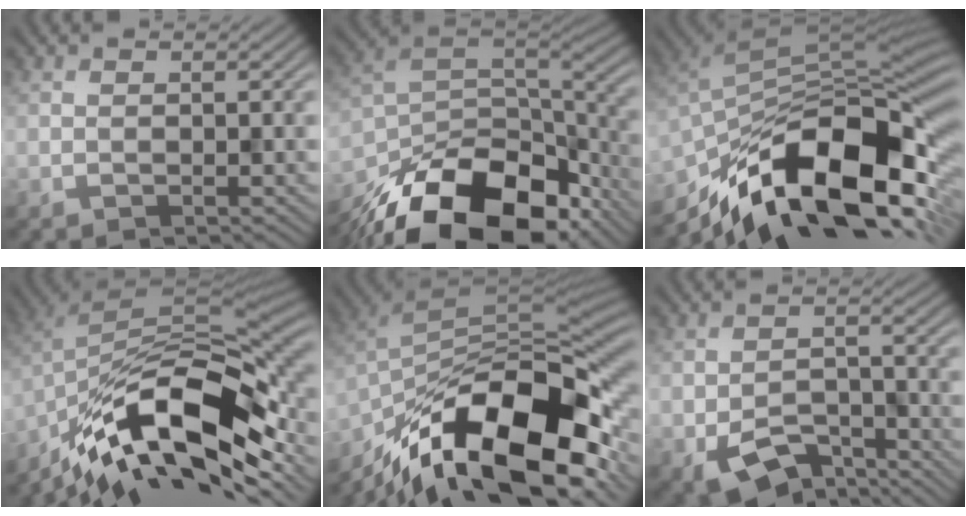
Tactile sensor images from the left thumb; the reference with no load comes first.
{"total": 19.0, "force": [-11.9, 9.2, 11.7], "torque": [-0.256, -0.056, -0.175]}
{"total": 16.6, "force": [-8.6, 7.4, 12.2], "torque": [-0.221, -0.017, -0.152]}
{"total": 16.4, "force": [-8.5, 6.6, 12.4], "torque": [-0.236, -0.010, -0.153]}
{"total": 17.2, "force": [-10.2, 7.0, 12.0], "torque": [-0.229, -0.009, -0.177]}
{"total": 6.7, "force": [-3.6, 3.7, 4.3], "torque": [-0.086, -0.014, -0.057]}